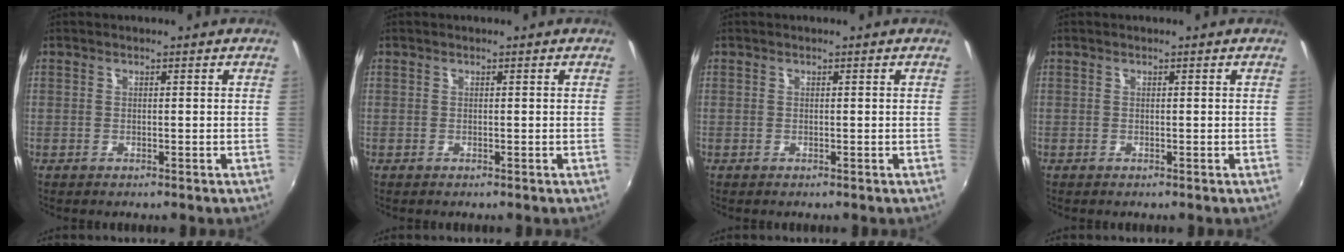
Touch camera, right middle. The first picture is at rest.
{"total": 0.0}
{"total": 0.0}
{"total": 0.0}